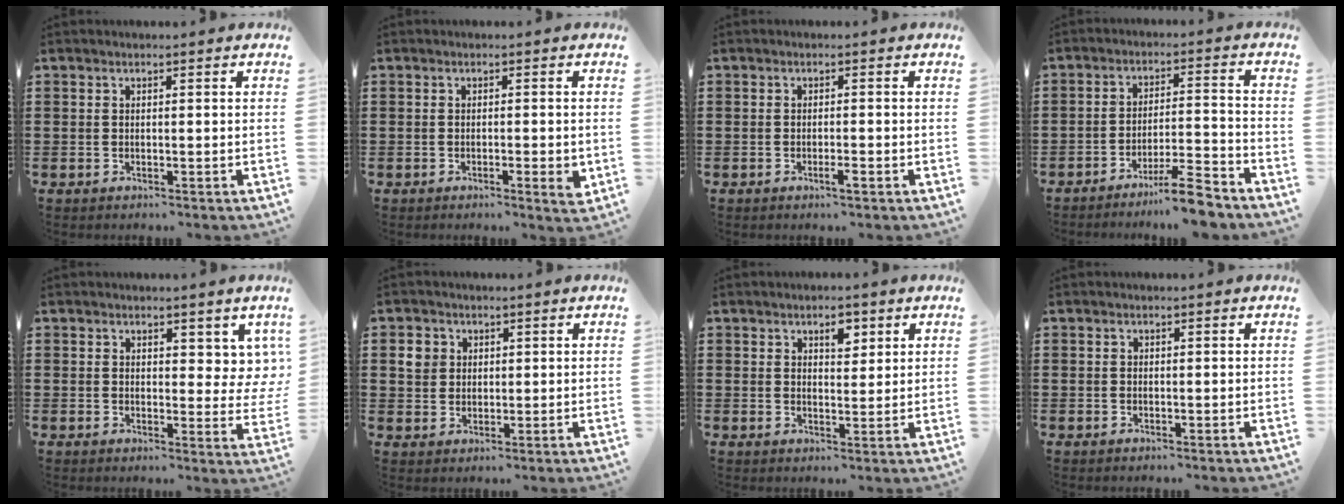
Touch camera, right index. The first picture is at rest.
{"total": 2.4, "force": [-0.8, 0.3, 2.3], "torque": [-0.038, -0.004, -0.014]}
{"total": 1.7, "force": [-0.9, 0.0, 1.4], "torque": [-0.024, -0.005, -0.015]}
{"total": 7.8, "force": [-6.6, 0.0, 4.2], "torque": [-0.068, 0.001, -0.122]}
{"total": 4.5, "force": [2.8, 2.8, 2.1], "torque": [-0.022, -0.011, 0.045]}
{"total": 3.1, "force": [1.1, 2.8, 0.8], "torque": [-0.028, 0.010, 0.020]}
{"total": 3.5, "force": [2.1, 1.8, 2.1], "torque": [-0.032, 0.001, 0.033]}
{"total": 0.0}